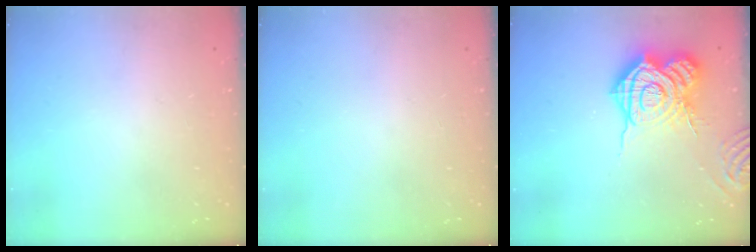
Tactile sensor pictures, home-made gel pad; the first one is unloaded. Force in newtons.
{"total": 0.0}
{"total": 18.9, "press": 18.8, "slide": 1.3}